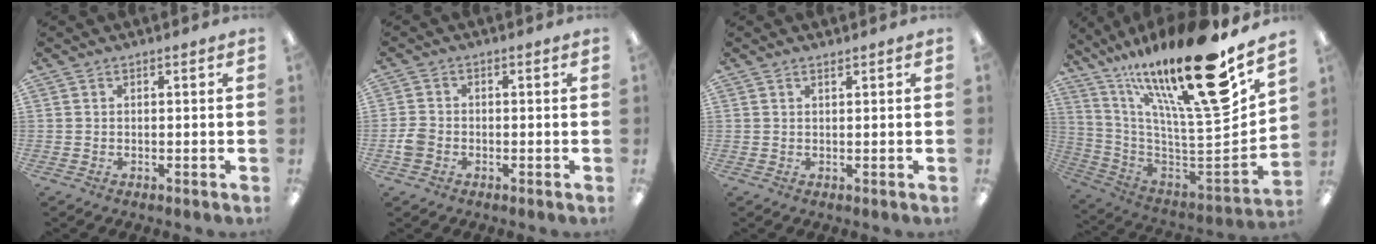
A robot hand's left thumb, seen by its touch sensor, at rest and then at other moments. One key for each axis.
{"total": 3.3, "fx": -1.3, "fy": 2.5, "fz": 1.7, "tx": -0.035, "ty": 0.007, "tz": -0.026}
{"total": 0.7, "fx": 0.6, "fy": 0.1, "fz": 0.3, "tx": -0.008, "ty": 0.000, "tz": 0.012}
{"total": 27.4, "fx": 17.2, "fy": 5.6, "fz": 20.5, "tx": -0.318, "ty": -0.135, "tz": 0.276}